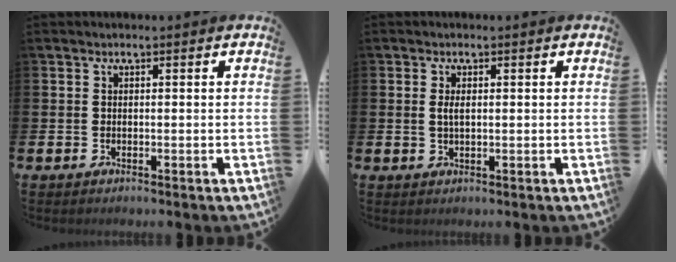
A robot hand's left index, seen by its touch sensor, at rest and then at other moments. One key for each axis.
{"total": 1.7, "fx": 0.3, "fy": 0.7, "fz": 1.5, "tx": -0.029, "ty": 0.003, "tz": 0.003}